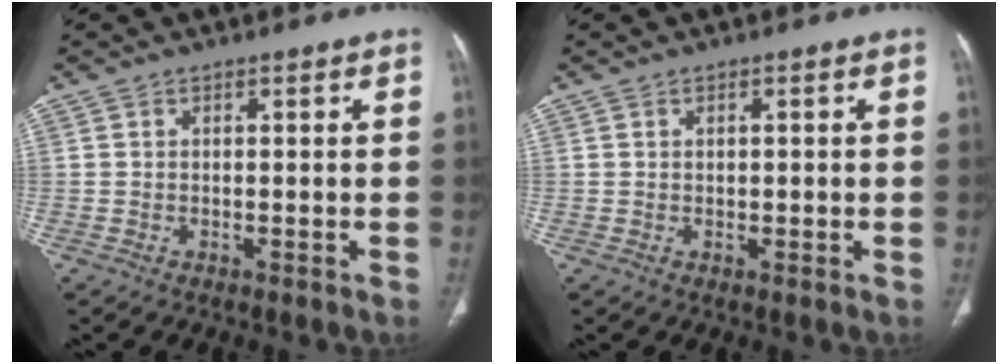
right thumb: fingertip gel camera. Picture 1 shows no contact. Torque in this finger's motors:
{"motor_torque": [-0.41, 0.12, 0.15, 0.17, 0.04]}